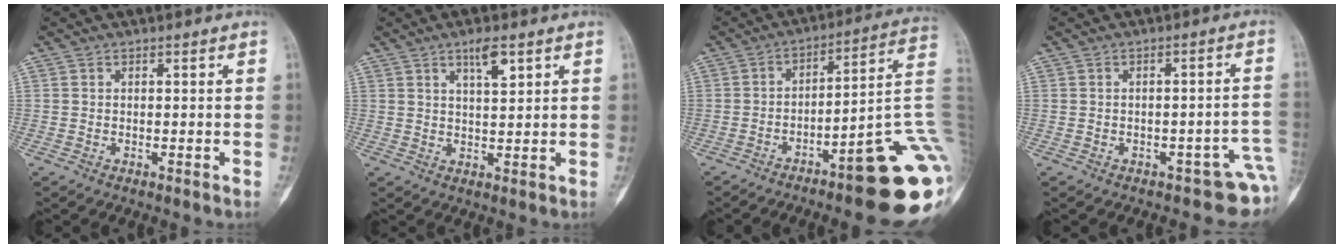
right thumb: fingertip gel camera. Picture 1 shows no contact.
{"total": 4.8, "force": [2.7, 1.4, 3.7], "torque": [-0.058, -0.015, 0.048]}
{"total": 20.4, "force": [-7.5, 3.3, 18.7], "torque": [-0.166, 0.060, -0.096]}
{"total": 6.2, "force": [-2.7, 3.1, 4.7], "torque": [-0.026, 0.026, -0.028]}